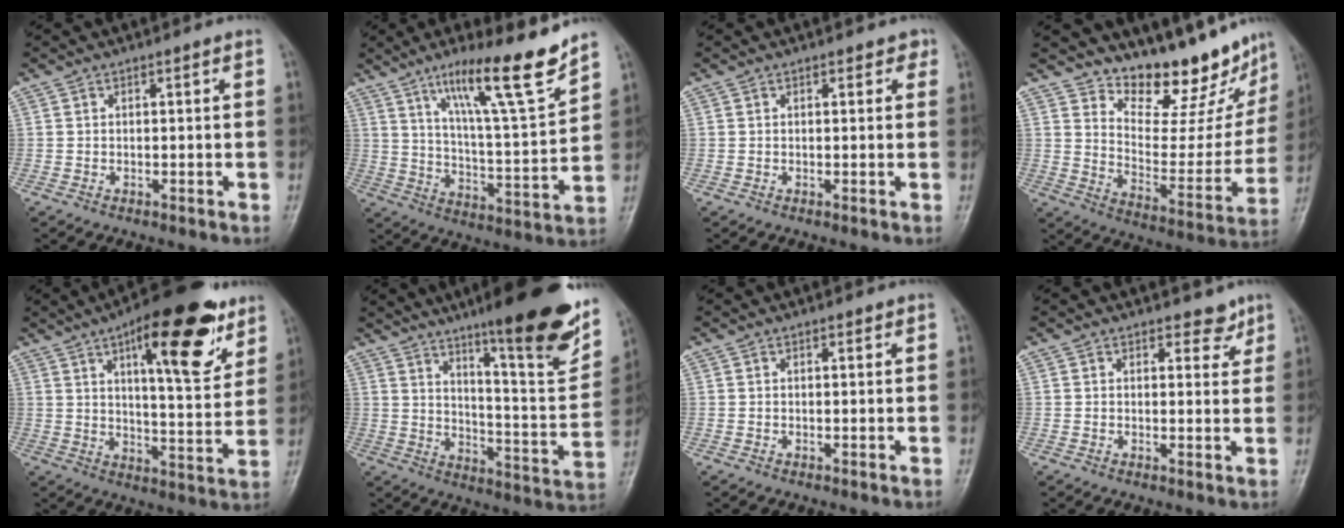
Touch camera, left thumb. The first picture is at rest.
{"total": 16.3, "force": [11.3, 1.6, 11.7], "torque": [-0.177, -0.069, 0.190]}
{"total": 1.5, "force": [0.9, 1.0, 0.7], "torque": [0.007, -0.001, 0.006]}
{"total": 18.2, "force": [15.8, 5.8, 7.0], "torque": [-0.048, -0.128, 0.225]}
{"total": 19.8, "force": [10.4, 6.7, 15.5], "torque": [-0.183, -0.040, 0.149]}
{"total": 24.2, "force": [15.4, 4.2, 18.2], "torque": [-0.235, -0.071, 0.230]}
{"total": 0.7, "force": [0.5, 0.3, 0.3], "torque": [-0.004, -0.002, 0.004]}
{"total": 3.1, "force": [2.4, 1.7, 1.0], "torque": [0.011, -0.014, 0.030]}